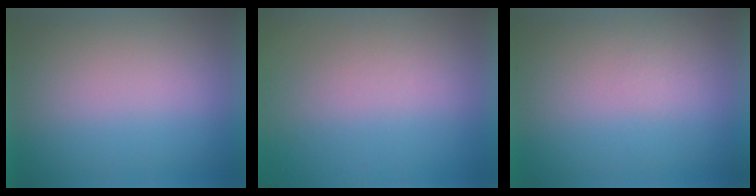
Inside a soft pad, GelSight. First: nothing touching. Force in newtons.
{"total": 6.1}
{"total": 1.3}